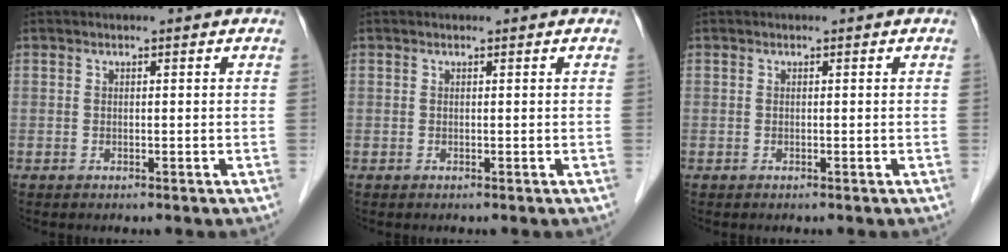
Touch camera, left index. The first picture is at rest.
{"total": 0.0}
{"total": 0.0}